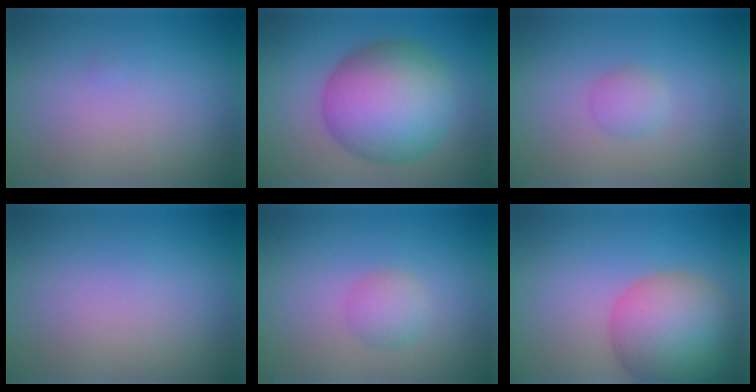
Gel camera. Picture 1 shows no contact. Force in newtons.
{"total": 10.2, "press": 10.2, "slide": 0.2}
{"total": 1.4, "press": 1.4, "slide": 0.0}
{"total": 0.0}
{"total": 2.0, "press": 2.0, "slide": 0.0}
{"total": 8.7, "press": 8.6, "slide": 0.4}